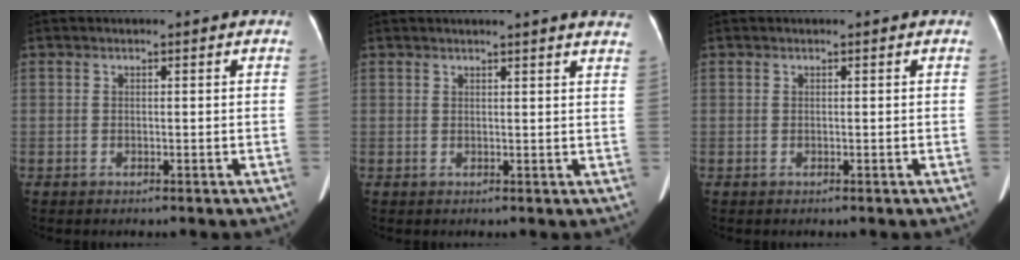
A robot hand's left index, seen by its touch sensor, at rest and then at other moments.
{"total": 9.3, "force": [8.5, 0.1, 3.8], "torque": [-0.040, -0.007, 0.075]}
{"total": 0.0}